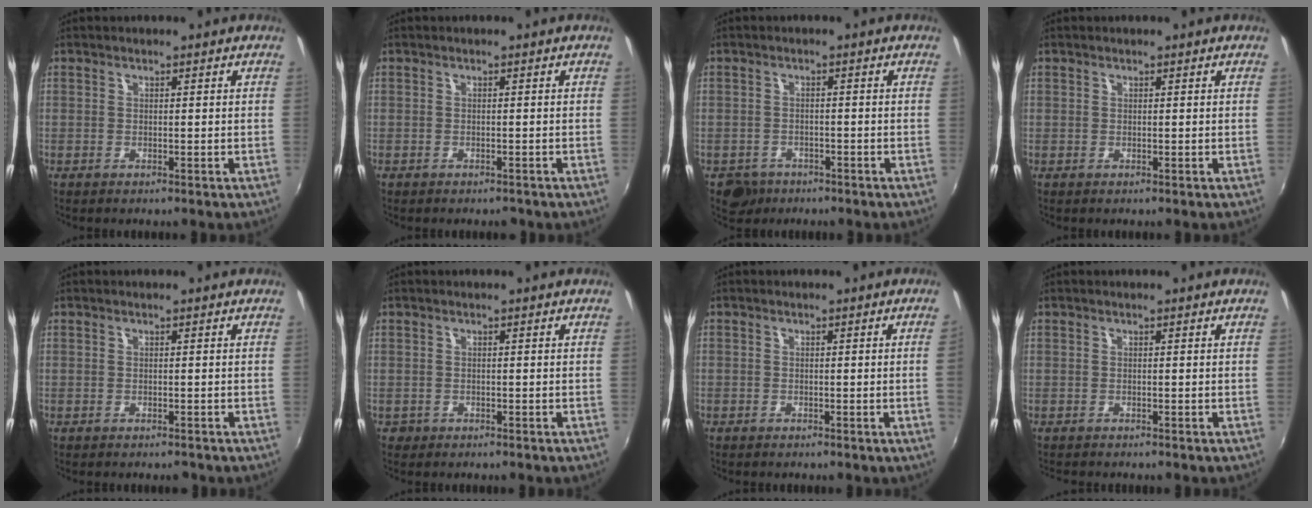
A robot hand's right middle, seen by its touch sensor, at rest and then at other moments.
{"total": 1.5, "force": [-1.2, 0.9, 0.4], "torque": [-0.010, -0.005, -0.015]}
{"total": 4.1, "force": [-2.7, 3.0, 0.9], "torque": [-0.029, -0.002, -0.041]}
{"total": 0.0}
{"total": 1.2, "force": [-1.0, 0.6, 0.2], "torque": [-0.008, -0.003, -0.012]}
{"total": 1.6, "force": [-0.8, 1.3, 0.3], "torque": [-0.011, -0.004, -0.012]}
{"total": 1.2, "force": [-0.3, -0.7, 1.0], "torque": [-0.014, -0.005, -0.004]}
{"total": 1.0, "force": [-1.0, 0.1, 0.3], "torque": [-0.007, -0.006, -0.016]}